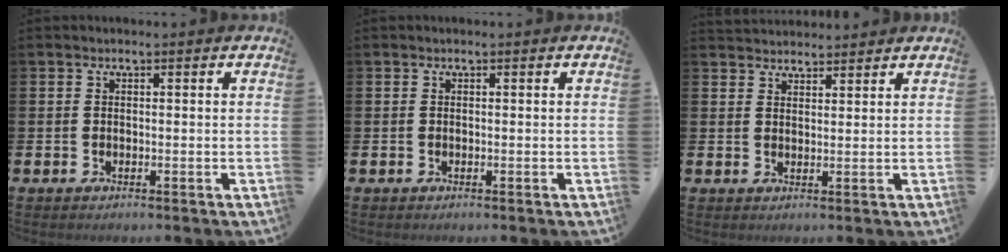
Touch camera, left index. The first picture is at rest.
{"total": 0.0}
{"total": 2.8, "force": [2.7, 0.6, -0.2], "torque": [0.000, -0.011, 0.050]}